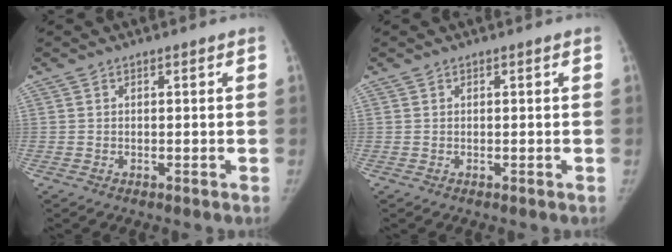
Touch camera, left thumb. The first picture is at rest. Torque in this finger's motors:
{"motor_torque": [-0.11, 0.11, 0.48, -0.29, 0.00]}